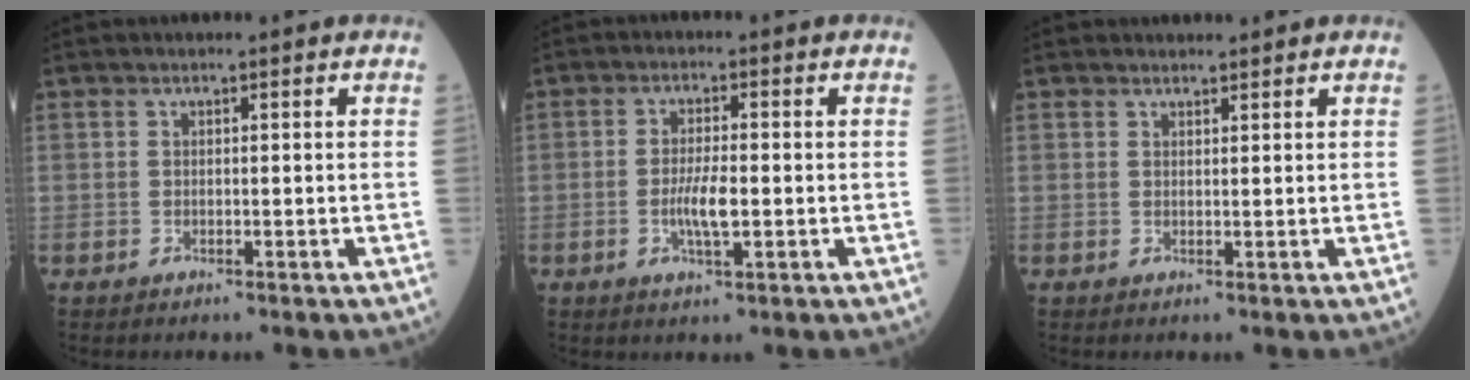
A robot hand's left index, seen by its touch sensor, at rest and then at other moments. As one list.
[{"total": 4.2, "force": [-0.8, 0.8, 4.1], "torque": [-0.084, -0.004, -0.014]}, {"total": 1.7, "force": [1.6, 0.4, 0.1], "torque": [-0.007, 0.006, 0.027]}]